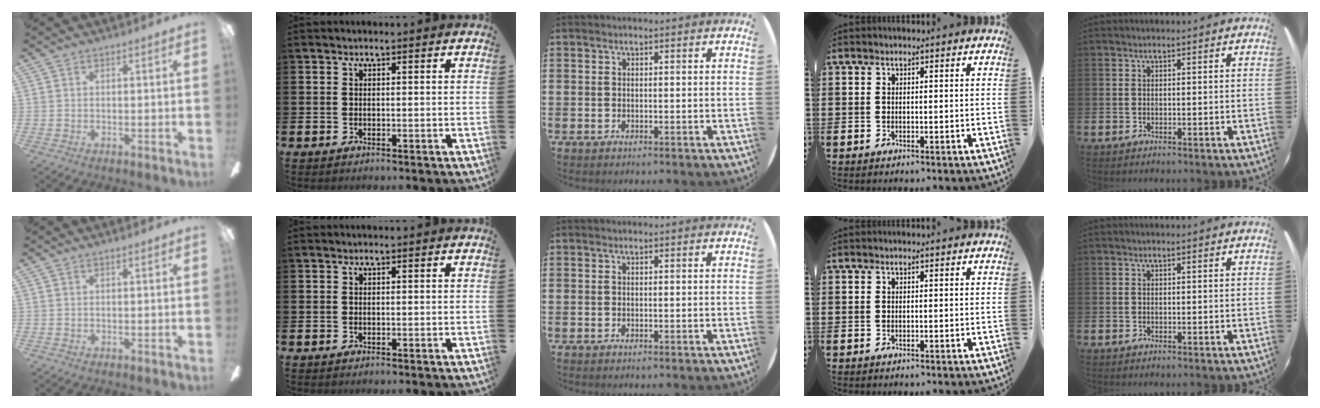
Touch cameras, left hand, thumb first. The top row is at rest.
{}